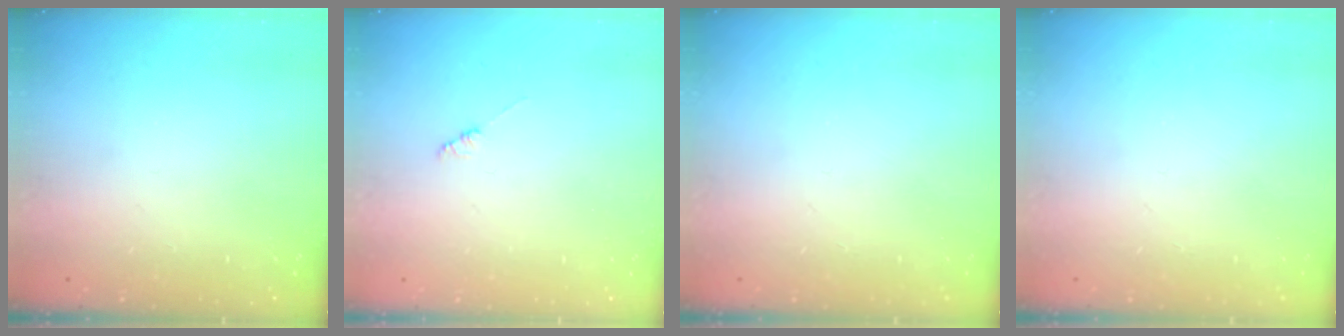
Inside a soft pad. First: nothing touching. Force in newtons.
{"total": 0.9, "press": 0.8, "slide": 0.2}
{"total": 0.0}
{"total": 0.0}